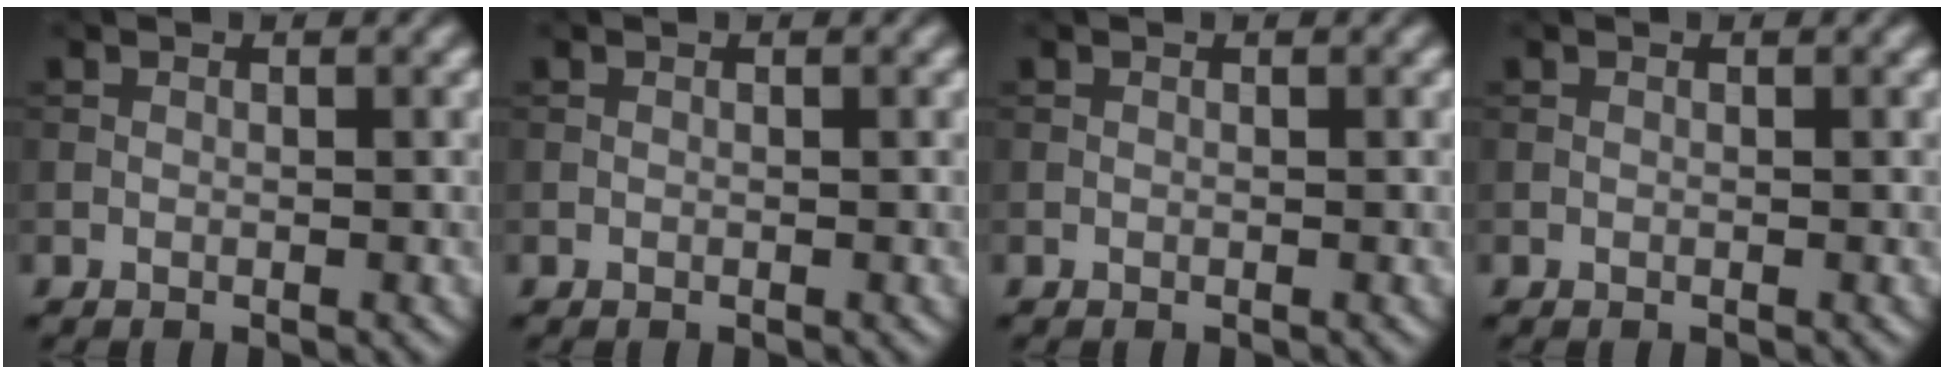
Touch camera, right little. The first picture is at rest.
{"total": 0.0}
{"total": 0.0}
{"total": 0.0}